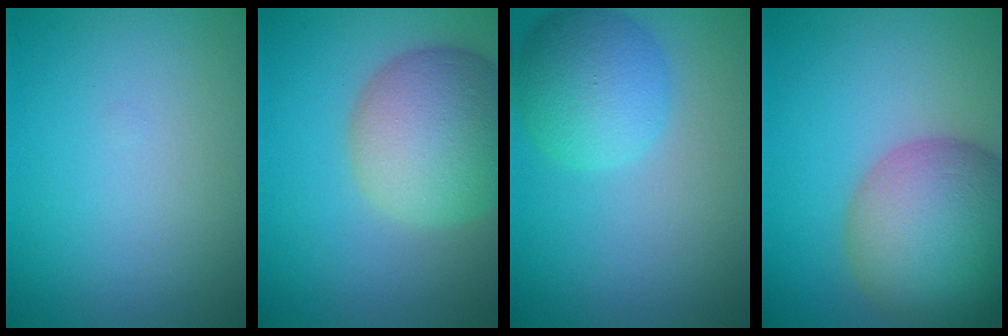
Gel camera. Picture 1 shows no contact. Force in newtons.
{"total": 9.0, "press": 9.0, "slide": 0.4}
{"total": 5.2, "press": 5.2, "slide": 0.2}
{"total": 11.9, "press": 11.9, "slide": 0.6}